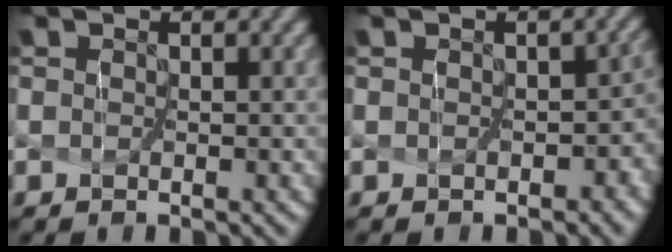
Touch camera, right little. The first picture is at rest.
{"total": 4.0, "force": [-1.1, 2.8, 2.6], "torque": [-0.016, -0.008, -0.015]}